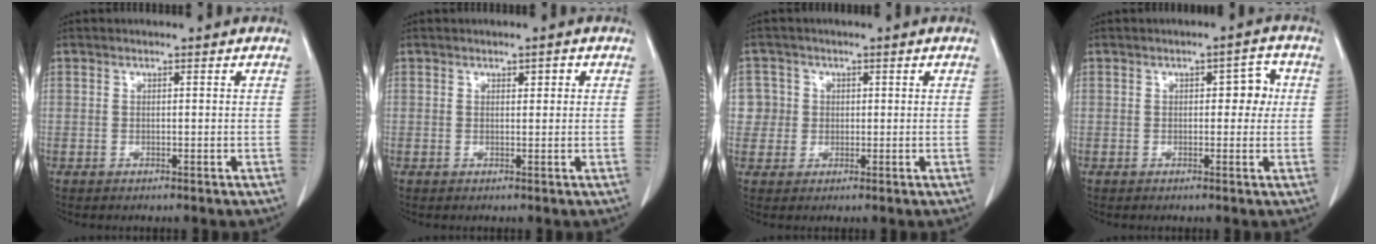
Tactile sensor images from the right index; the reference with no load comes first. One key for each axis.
{"total": 1.1, "fx": 0.5, "fy": 0.5, "fz": 0.9, "tx": -0.012, "ty": 0.002, "tz": 0.006}
{"total": 4.3, "fx": 0.5, "fy": 4.3, "fz": -0.1, "tx": 0.016, "ty": 0.016, "tz": 0.013}
{"total": 3.7, "fx": 0.5, "fy": 1.9, "fz": 3.1, "tx": -0.034, "ty": 0.018, "tz": 0.005}